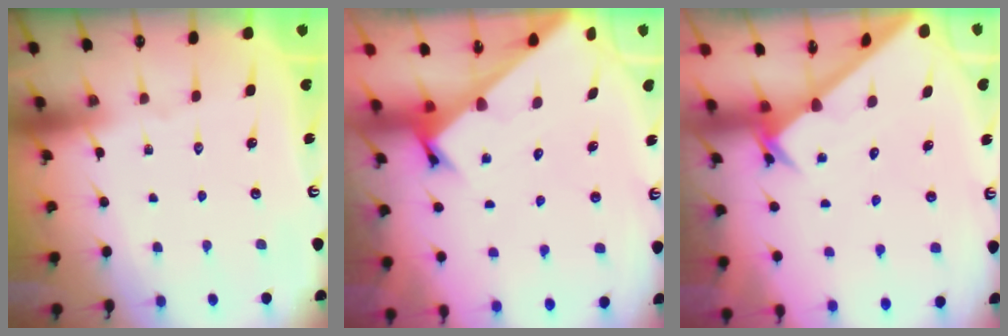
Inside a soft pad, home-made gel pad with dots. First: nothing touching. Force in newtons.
{"total": 2.3, "press": 2.3, "slide": 0.2}
{"total": 2.5, "press": 2.5, "slide": 0.2}